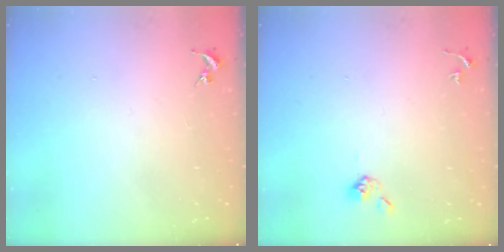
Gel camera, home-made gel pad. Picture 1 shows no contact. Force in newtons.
{"total": 4.6, "press": 4.6, "slide": 0.7}